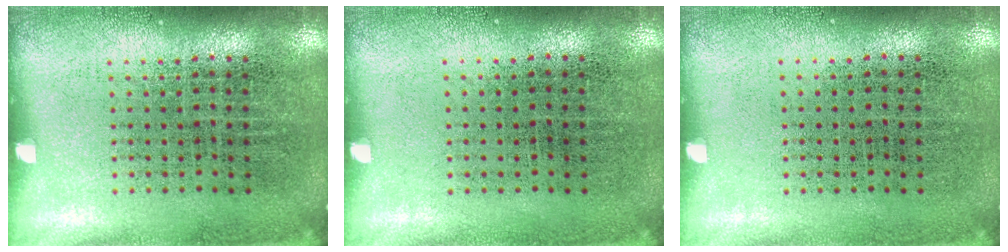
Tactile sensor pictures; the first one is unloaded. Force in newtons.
{"total": 0.0}
{"total": 0.0}